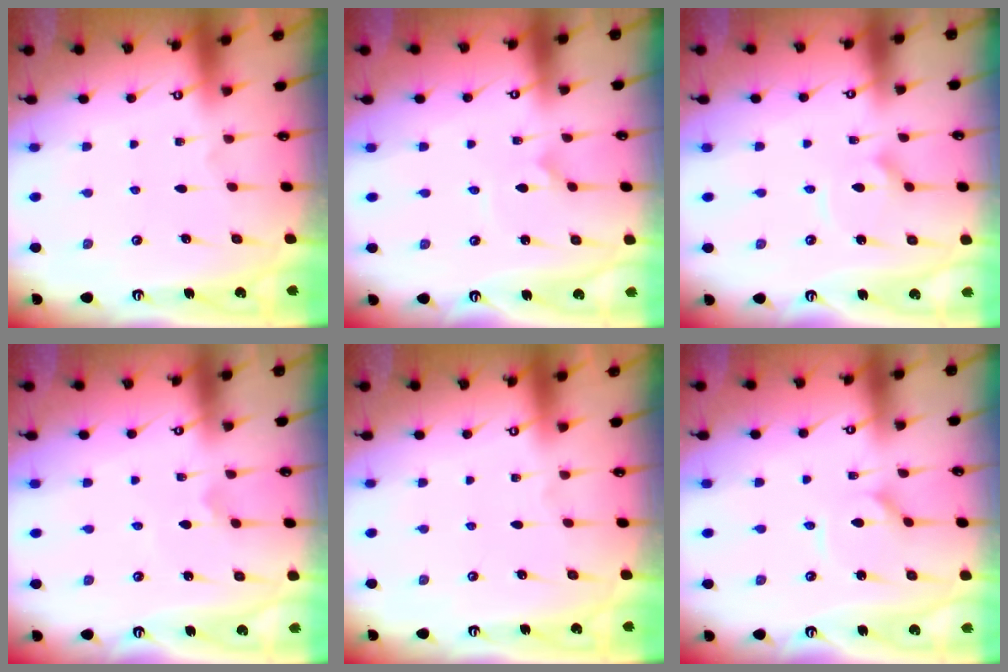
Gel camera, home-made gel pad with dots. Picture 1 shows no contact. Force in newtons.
{"total": 0.0}
{"total": 3.1, "press": 3.1, "slide": 0.4}
{"total": 1.7, "press": 1.6, "slide": 0.5}
{"total": 0.0}
{"total": 2.6, "press": 2.6, "slide": 0.4}